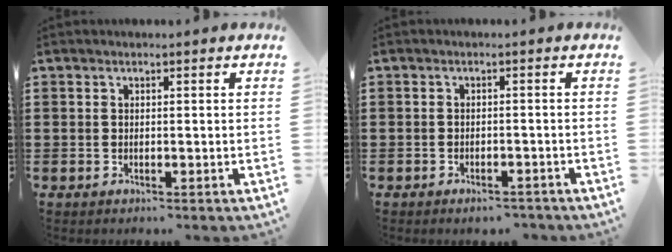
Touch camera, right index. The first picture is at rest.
{"total": 1.9, "force": [-1.9, 0.3, 0.3], "torque": [-0.012, -0.001, -0.038]}